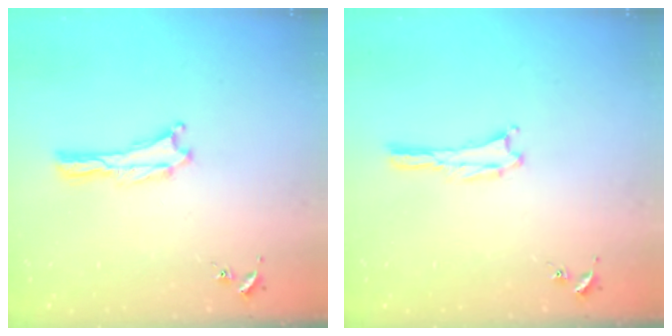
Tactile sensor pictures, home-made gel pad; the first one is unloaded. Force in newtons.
{"total": 0.0}